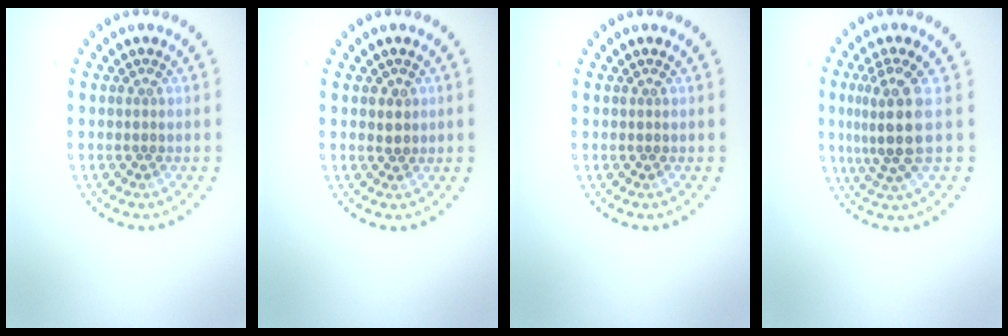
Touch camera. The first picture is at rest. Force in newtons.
{"total": 0.7, "press": 0.6, "slide": 0.4}
{"total": 0.0}
{"total": 4.1, "press": 3.3, "slide": 2.5}